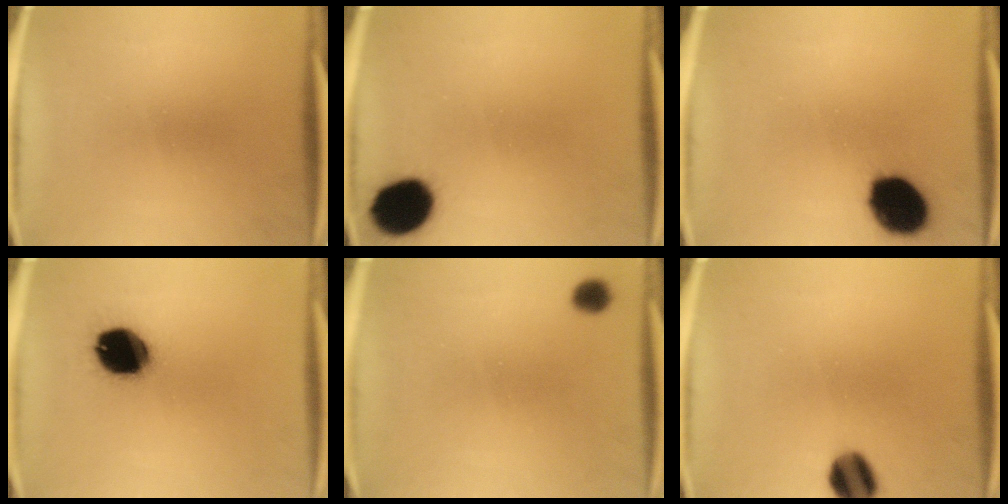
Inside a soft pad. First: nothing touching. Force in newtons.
{"total": 13.1}
{"total": 13.8}
{"total": 14.8}
{"total": 2.2}
{"total": 7.9}